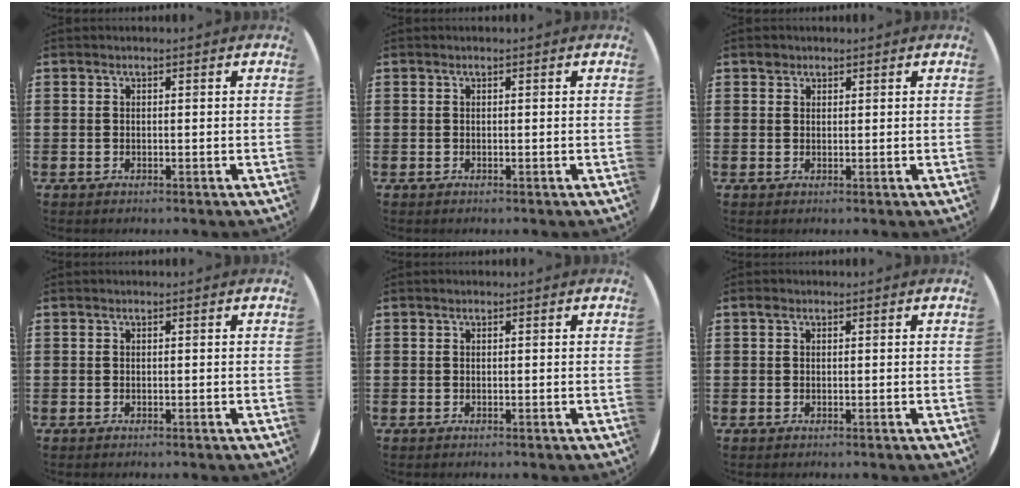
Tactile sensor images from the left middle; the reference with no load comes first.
{"total": 0.0}
{"total": 1.1, "force": [0.9, 0.6, 0.0], "torque": [0.007, -0.001, 0.017]}
{"total": 0.0}
{"total": 0.0}
{"total": 0.5, "force": [0.3, 0.4, 0.1], "torque": [0.006, 0.000, 0.003]}